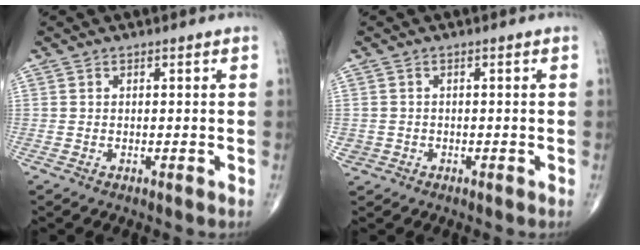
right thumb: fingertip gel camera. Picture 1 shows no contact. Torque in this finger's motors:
{"motor_torque": [0.59, 0.57, 0.30, -0.15, 0.03]}